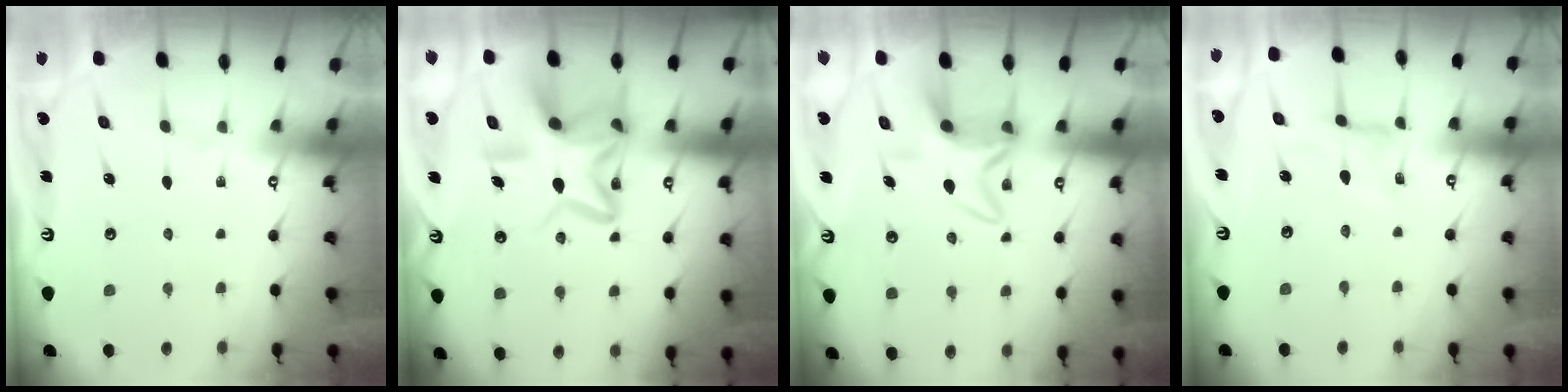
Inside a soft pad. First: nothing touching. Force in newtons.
{"total": 14.2, "press": 14.0, "slide": 2.0}
{"total": 8.0, "press": 8.0, "slide": 0.6}
{"total": 0.0}